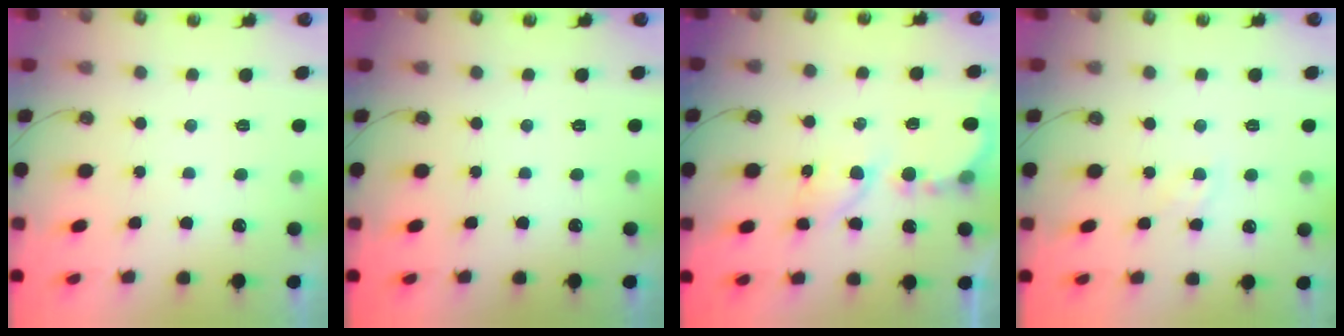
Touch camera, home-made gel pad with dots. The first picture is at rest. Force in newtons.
{"total": 0.0}
{"total": 6.2, "press": 6.2, "slide": 0.6}
{"total": 4.4, "press": 4.4, "slide": 0.6}